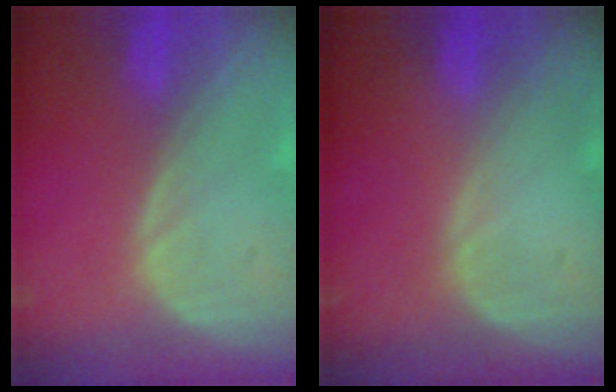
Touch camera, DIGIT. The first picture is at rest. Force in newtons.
{"total": 0.0}